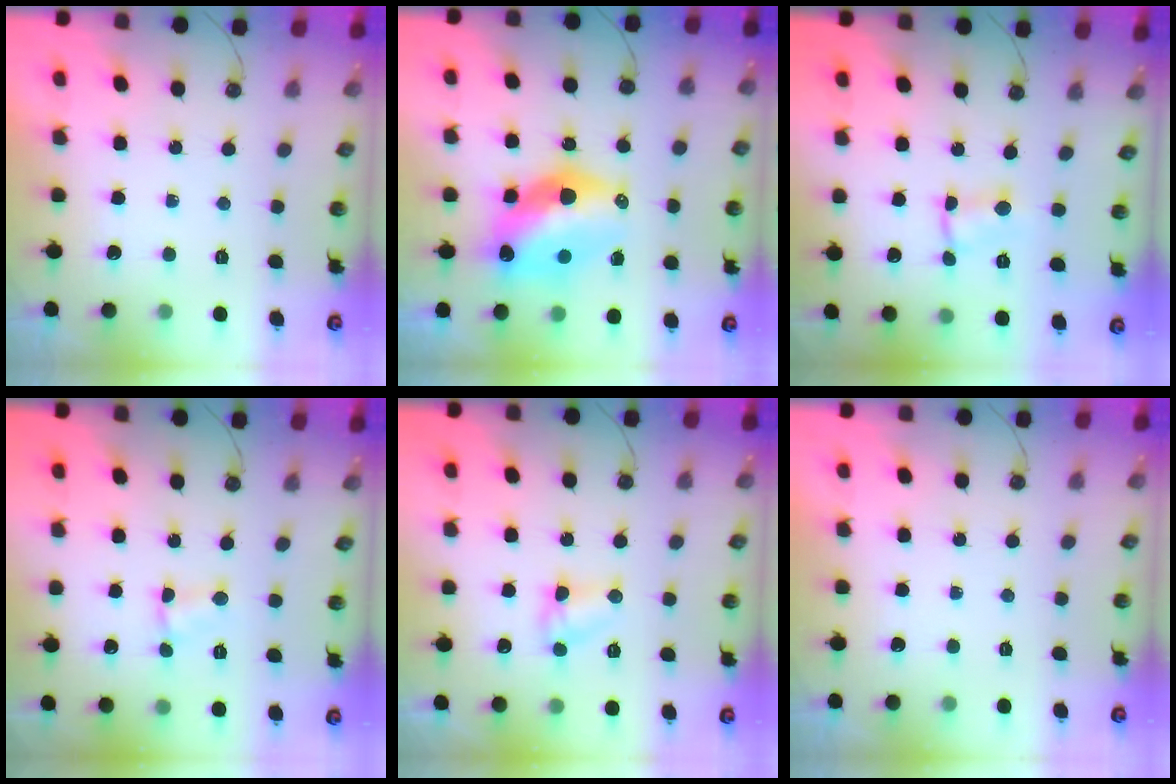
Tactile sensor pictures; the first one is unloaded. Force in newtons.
{"total": 15.4, "press": 14.7, "slide": 4.5}
{"total": 1.3, "press": 1.3, "slide": 0.5}
{"total": 2.8, "press": 2.8, "slide": 0.4}
{"total": 5.1, "press": 5.1, "slide": 0.5}
{"total": 0.0}